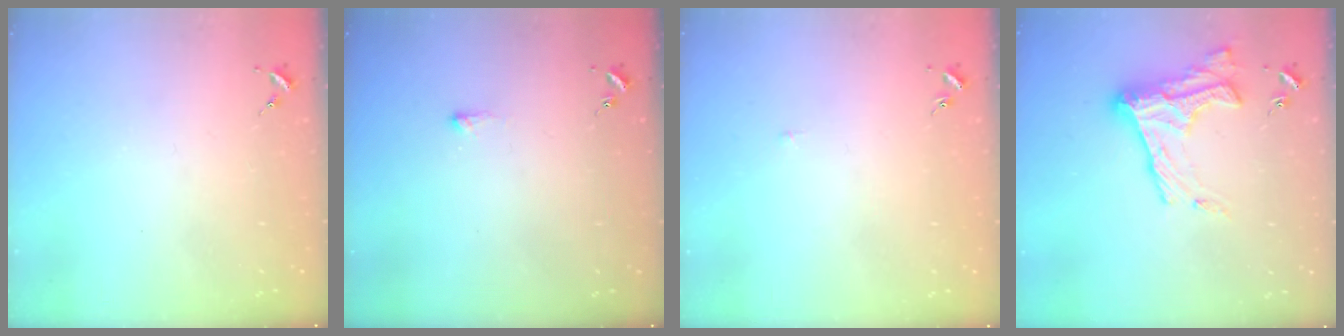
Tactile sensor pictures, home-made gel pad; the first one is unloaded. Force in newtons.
{"total": 2.7, "press": 2.7, "slide": 0.5}
{"total": 1.8, "press": 1.8, "slide": 0.3}
{"total": 18.2, "press": 18.1, "slide": 1.3}